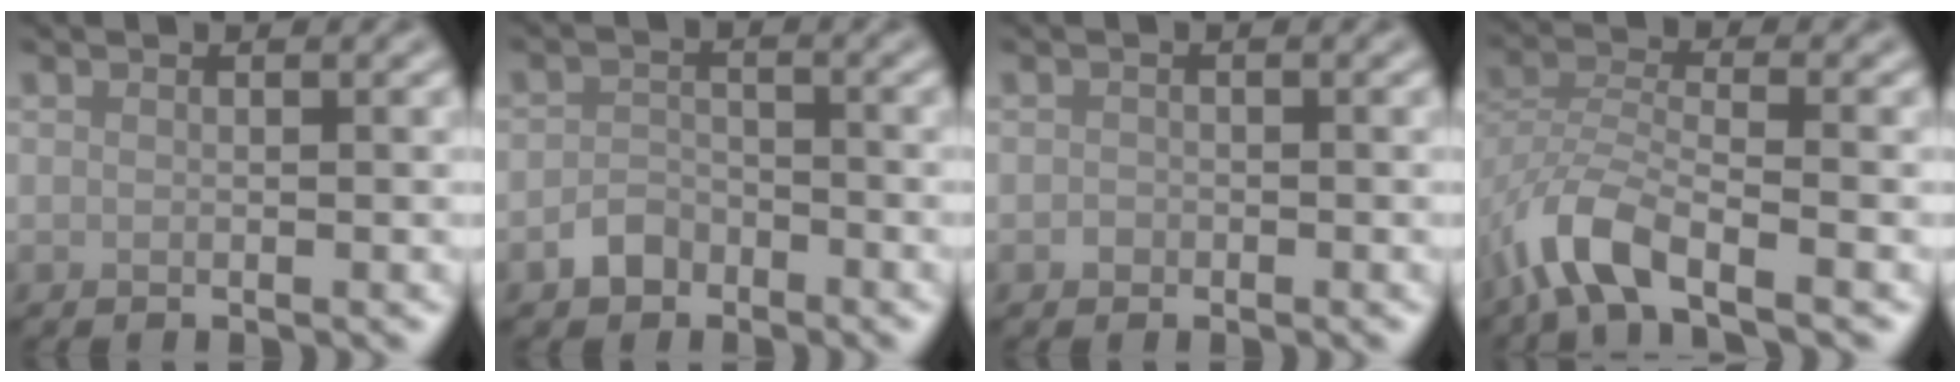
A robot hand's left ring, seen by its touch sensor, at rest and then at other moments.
{"total": 2.2, "force": [-1.5, 1.5, 0.6], "torque": [-0.005, 0.006, -0.033]}
{"total": 0.7, "force": [-0.3, 0.6, 0.1], "torque": [0.002, -0.003, -0.007]}
{"total": 5.7, "force": [-3.6, 2.1, 3.9], "torque": [-0.078, -0.003, -0.081]}